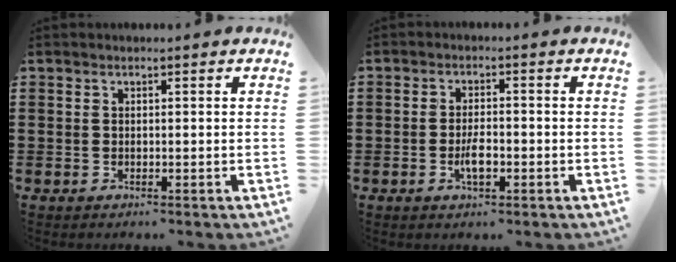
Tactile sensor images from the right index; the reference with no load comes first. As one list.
[{"total": 3.6, "force": [-1.2, 1.1, 3.2], "torque": [-0.071, -0.007, -0.023]}]